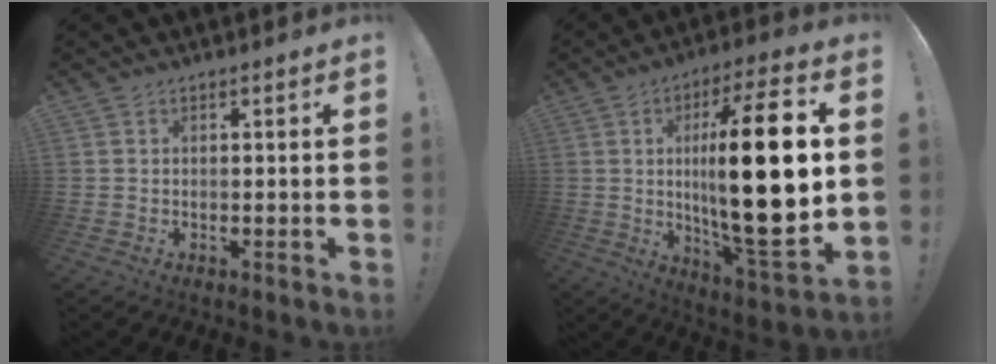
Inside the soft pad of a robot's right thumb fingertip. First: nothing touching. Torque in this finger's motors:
{"motor_torque": [1.20, 1.32, 2.77, 0.00, 0.75]}